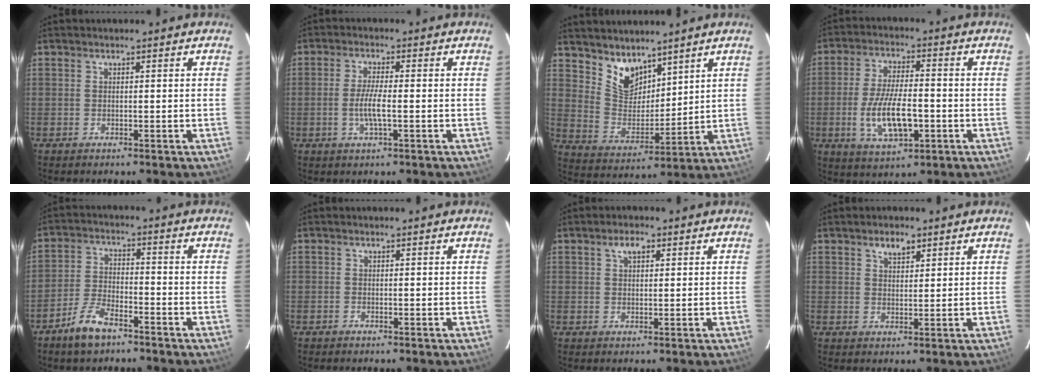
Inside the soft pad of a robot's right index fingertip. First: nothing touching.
{"total": 4.4, "force": [-1.1, 0.4, 4.3], "torque": [-0.083, -0.003, -0.021]}
{"total": 9.2, "force": [7.0, 4.9, 3.4], "torque": [-0.059, 0.002, 0.145]}
{"total": 11.3, "force": [-2.9, 4.3, 10.0], "torque": [-0.200, -0.008, -0.047]}
{"total": 7.3, "force": [-5.3, 2.7, 4.2], "torque": [-0.098, 0.004, -0.101]}
{"total": 0.0}
{"total": 2.7, "force": [1.3, 1.5, 1.9], "torque": [-0.033, 0.009, 0.023]}
{"total": 3.1, "force": [2.1, 1.6, 1.8], "torque": [-0.027, 0.004, 0.036]}